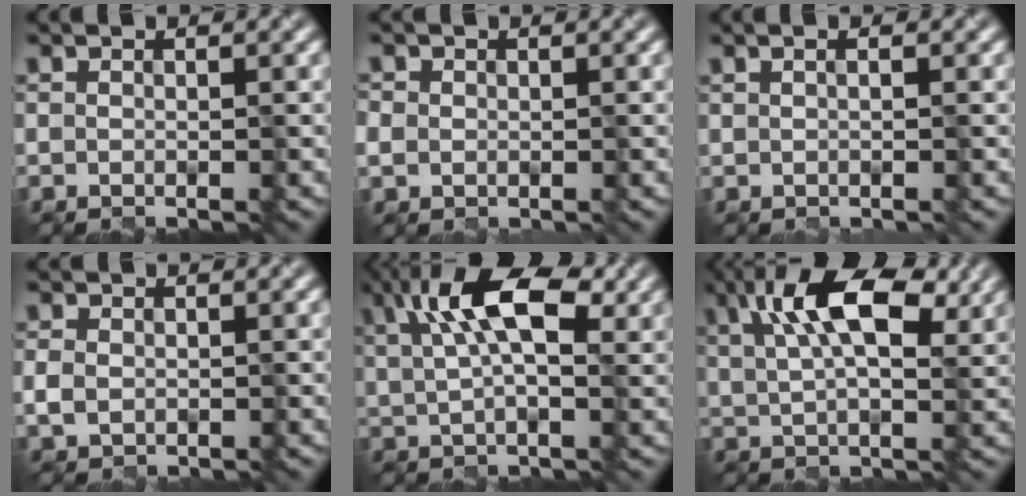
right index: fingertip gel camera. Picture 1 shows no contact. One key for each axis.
{"total": 1.1, "fx": 0.2, "fy": 1.1, "fz": 0.1, "tx": -0.003, "ty": -0.002, "tz": 0.006}
{"total": 1.0, "fx": 0.6, "fy": 0.4, "fz": 0.7, "tx": 0.000, "ty": 0.003, "tz": 0.001}
{"total": 1.2, "fx": -0.1, "fy": 1.1, "fz": 0.4, "tx": -0.013, "ty": -0.003, "tz": 0.001}
{"total": 8.3, "fx": 3.5, "fy": 3.4, "fz": 6.7, "tx": -0.128, "ty": 0.020, "tz": 0.058}
{"total": 9.6, "fx": 4.6, "fy": 4.0, "fz": 7.4, "tx": -0.137, "ty": 0.021, "tz": 0.077}